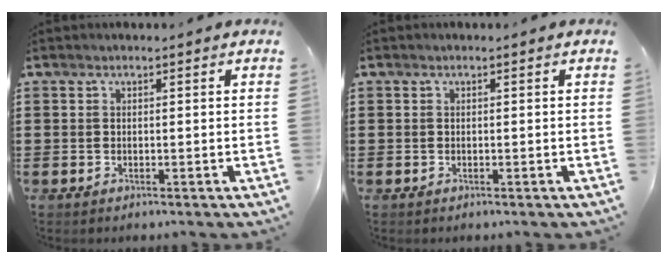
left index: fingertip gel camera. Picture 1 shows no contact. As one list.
[{"total": 0.0}]